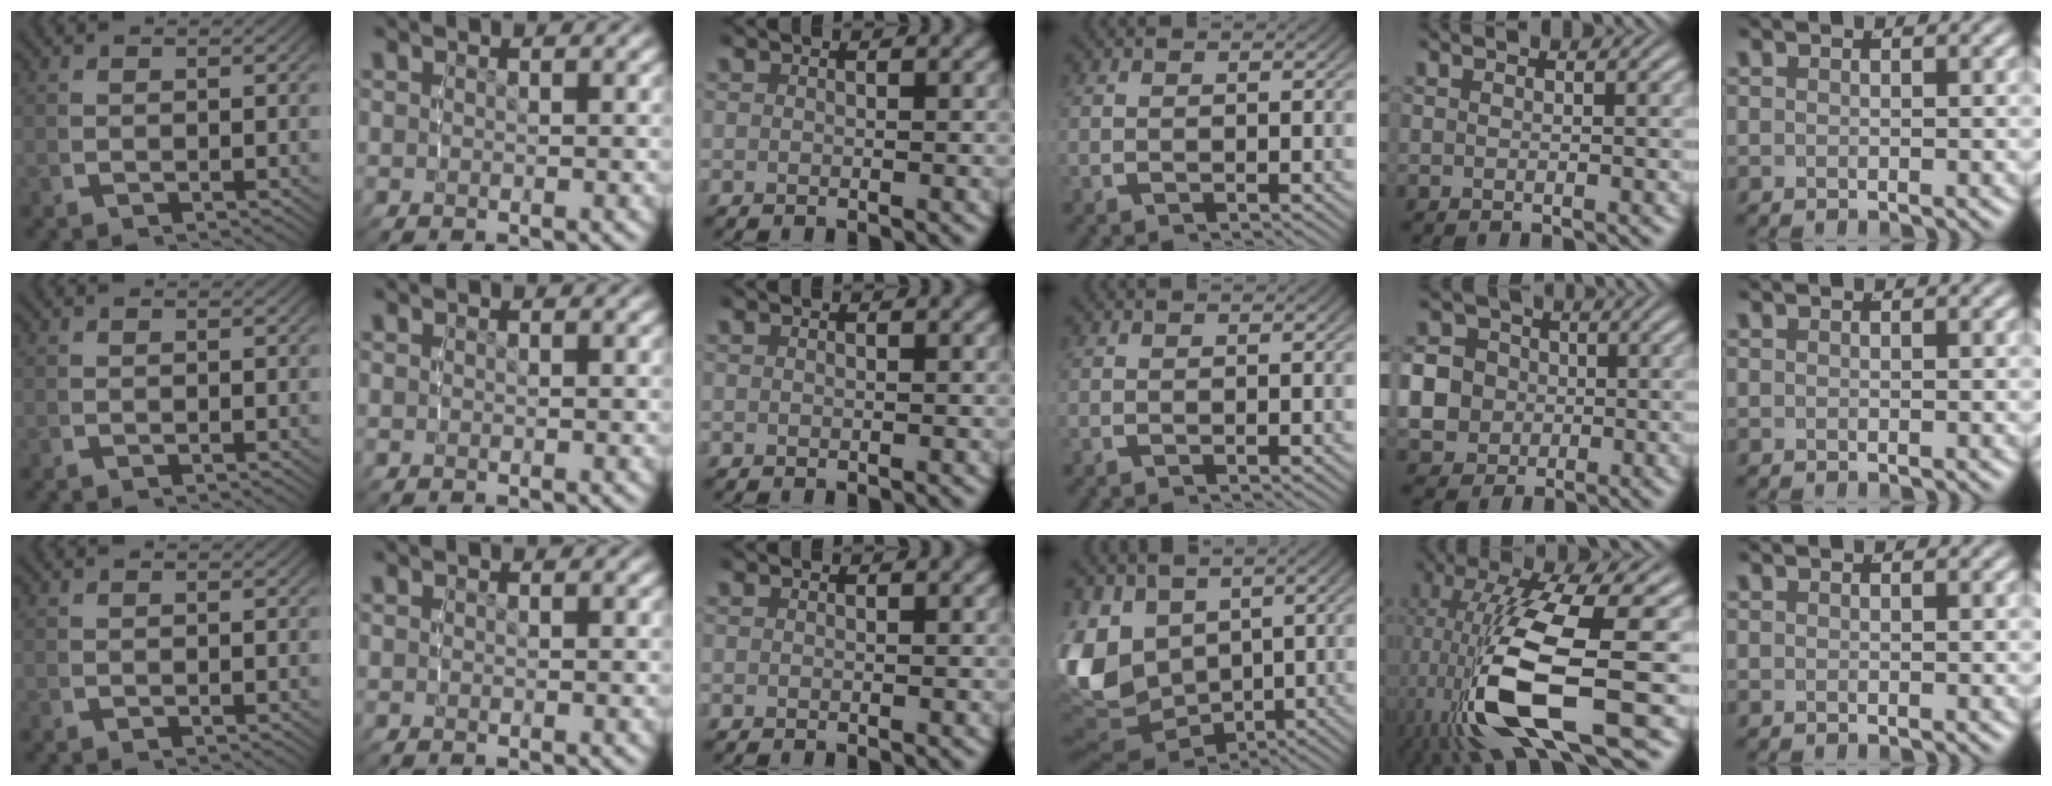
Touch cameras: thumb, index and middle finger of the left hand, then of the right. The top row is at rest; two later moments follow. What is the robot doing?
{"motion": "lift_and_place", "object": "pen"}